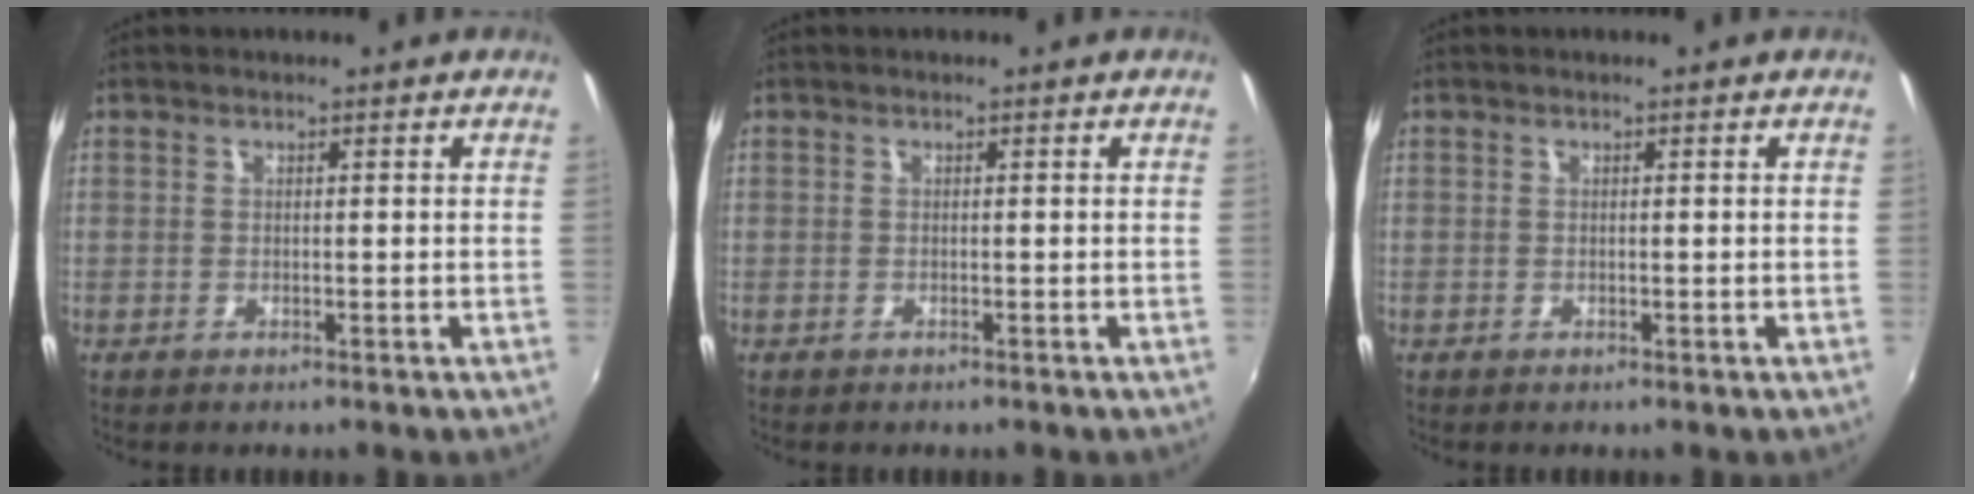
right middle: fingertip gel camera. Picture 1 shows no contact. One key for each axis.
{"total": 0.0}
{"total": 0.0}